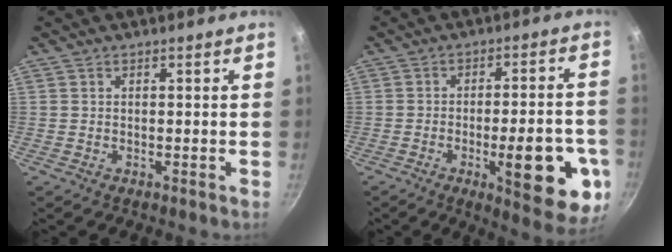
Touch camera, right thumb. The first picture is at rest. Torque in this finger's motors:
{"motor_torque": [2.12, 1.98, 0.73, 0.26, 0.39]}